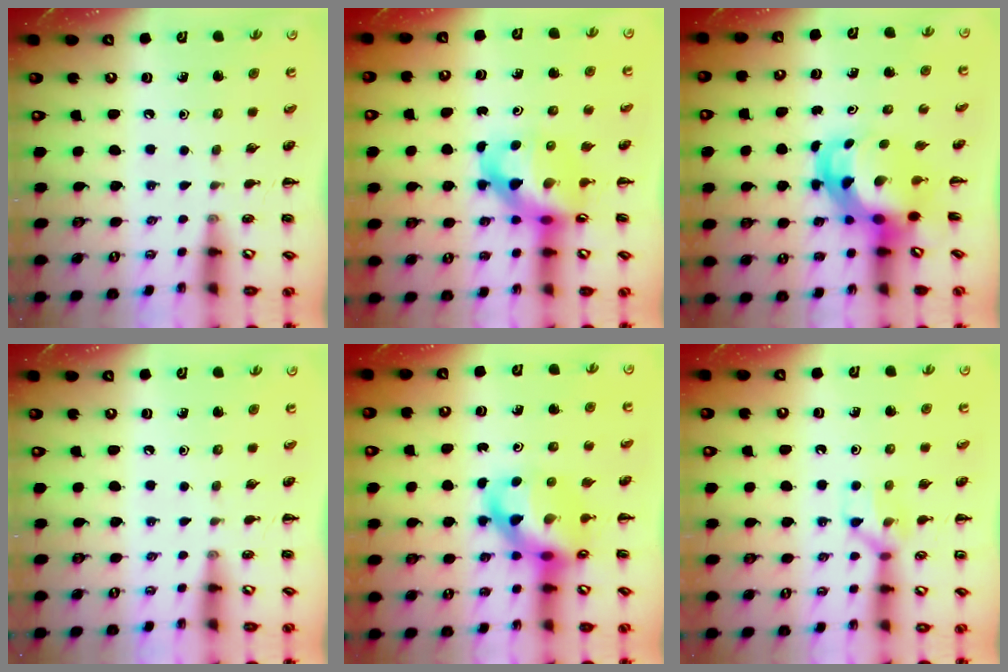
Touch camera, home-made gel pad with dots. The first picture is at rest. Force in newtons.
{"total": 11.6, "press": 11.1, "slide": 3.6}
{"total": 4.8, "press": 4.5, "slide": 1.5}
{"total": 0.0}
{"total": 11.4, "press": 11.0, "slide": 3.2}
{"total": 8.9, "press": 8.9, "slide": 0.7}